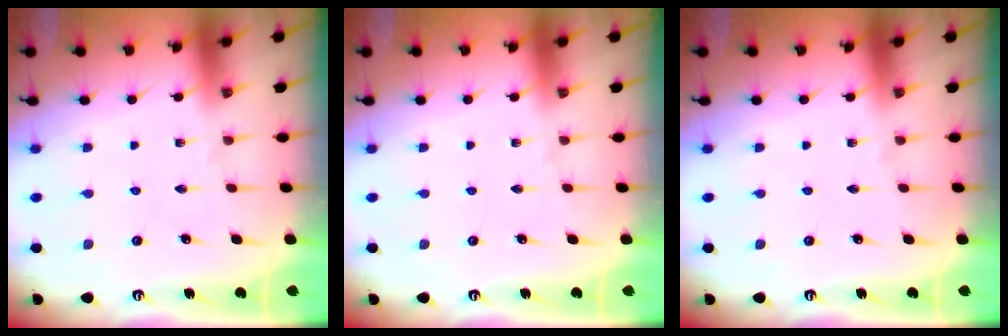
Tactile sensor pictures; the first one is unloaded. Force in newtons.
{"total": 0.0}
{"total": 0.0}